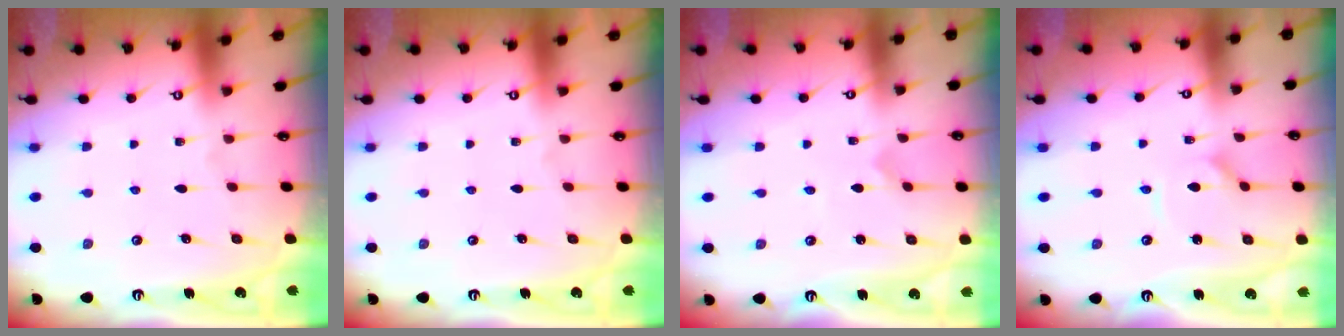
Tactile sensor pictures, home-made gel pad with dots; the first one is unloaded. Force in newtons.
{"total": 0.0}
{"total": 0.0}
{"total": 2.2, "press": 2.2, "slide": 0.4}